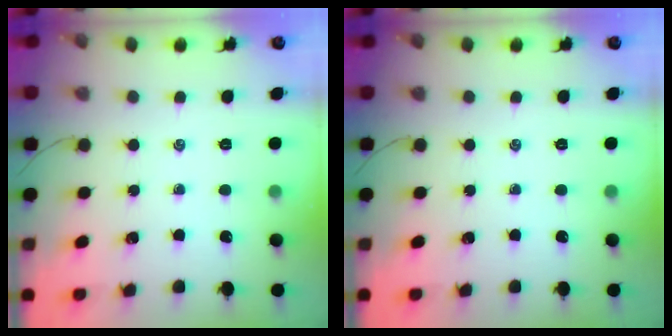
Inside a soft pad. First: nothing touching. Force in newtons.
{"total": 0.0}